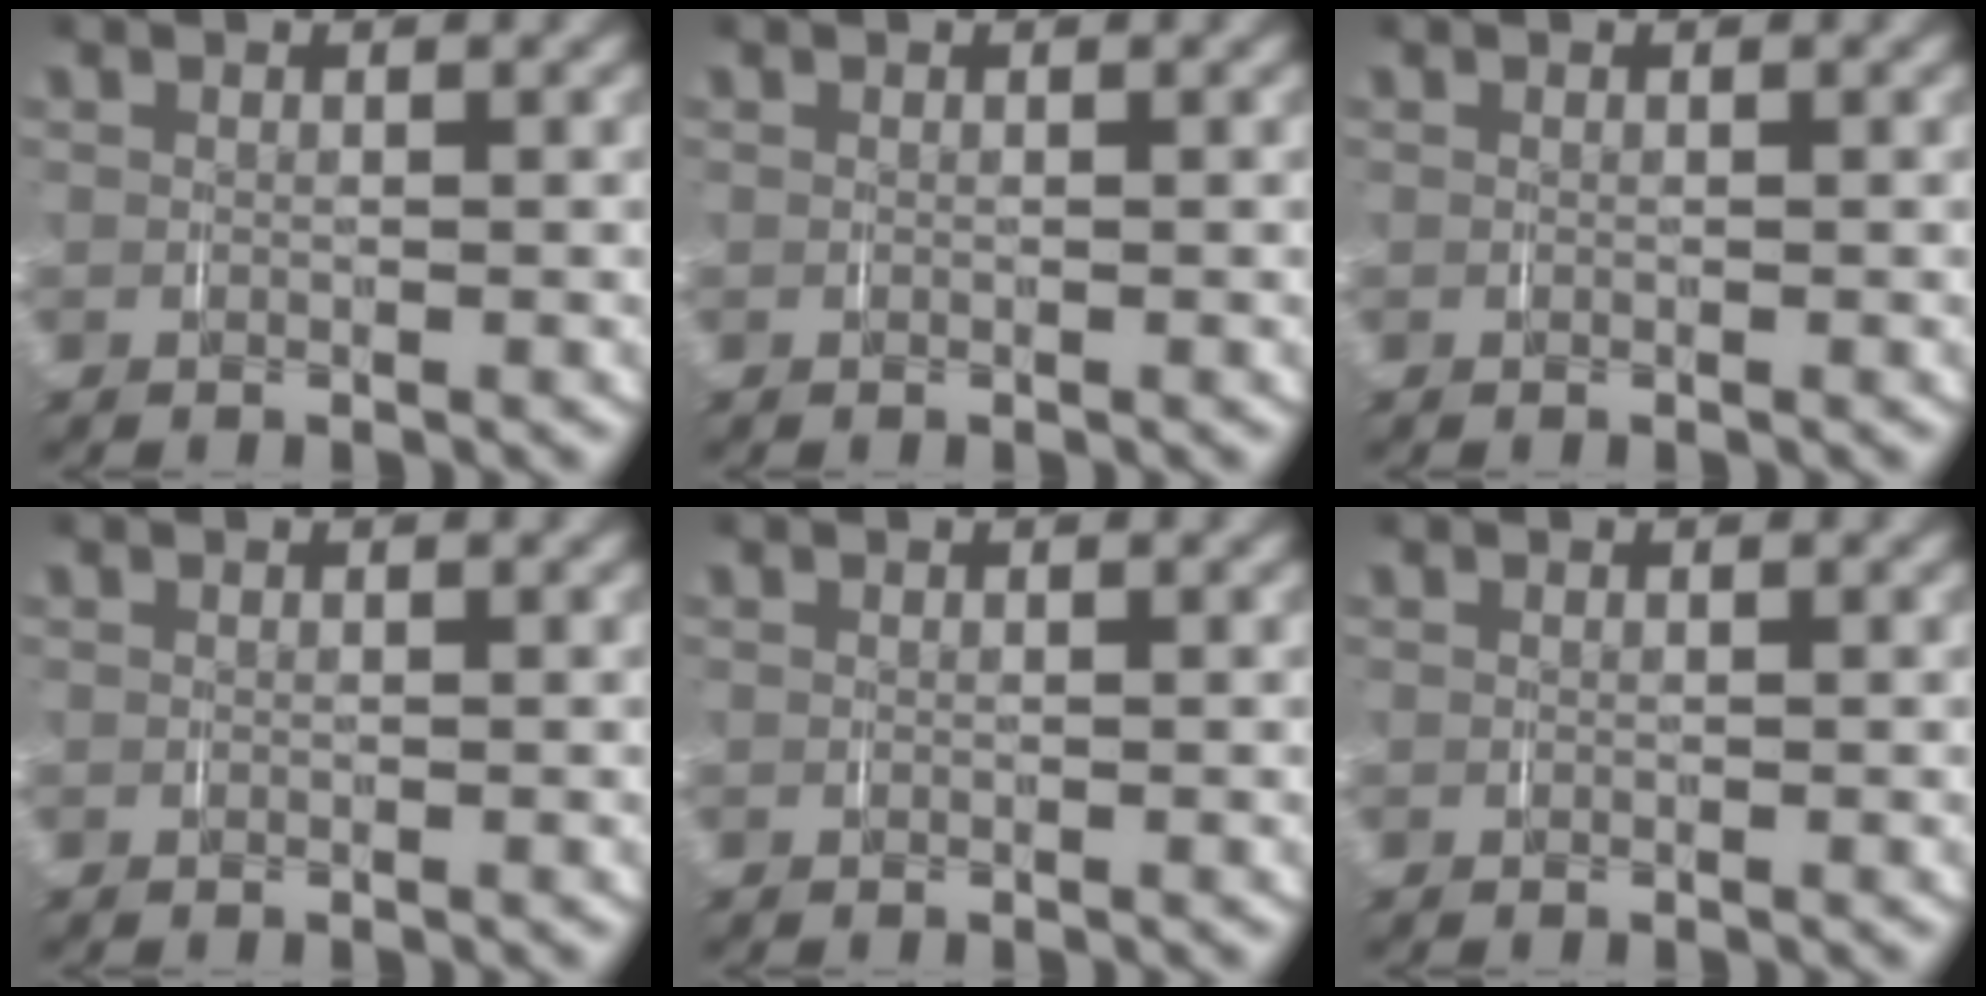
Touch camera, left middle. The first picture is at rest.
{"total": 0.0}
{"total": 0.0}
{"total": 0.0}
{"total": 0.0}
{"total": 0.0}